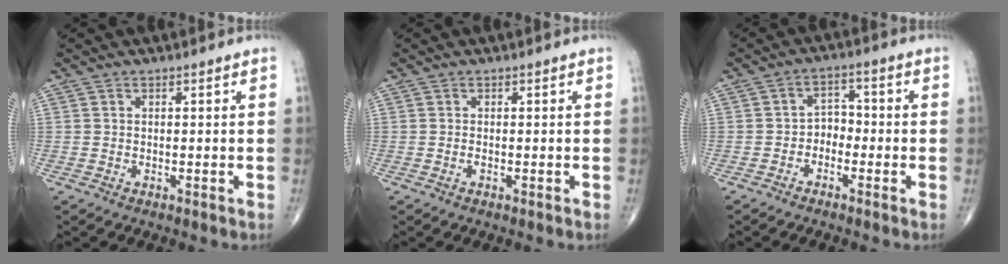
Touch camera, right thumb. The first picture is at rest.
{"total": 0.6, "force": [-0.2, 0.2, 0.5], "torque": [-0.011, -0.001, -0.004]}
{"total": 3.7, "force": [-1.7, 2.8, 1.7], "torque": [-0.002, 0.024, -0.043]}